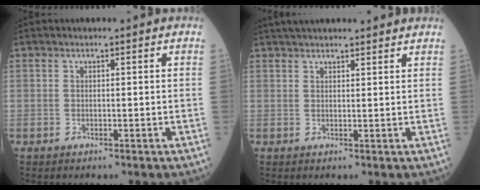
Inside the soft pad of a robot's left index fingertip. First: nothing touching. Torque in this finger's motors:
{"motor_torque": [1.07, -1.07, 0.23, 0.07]}